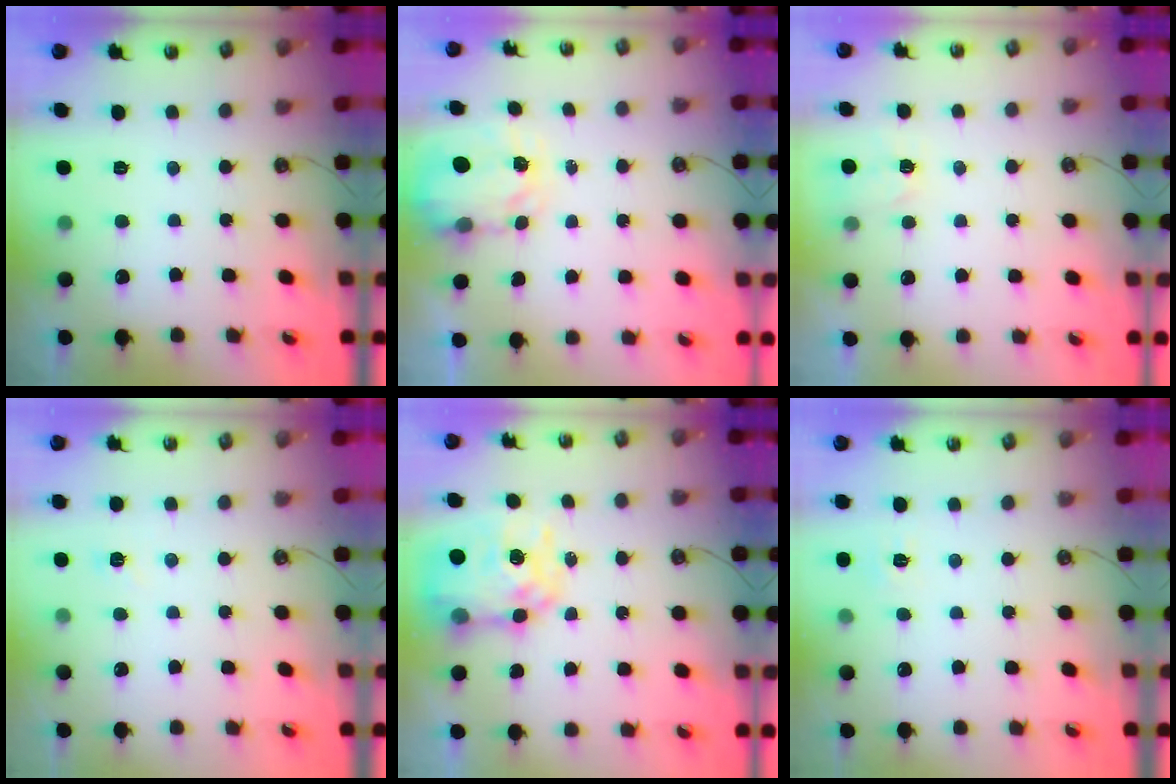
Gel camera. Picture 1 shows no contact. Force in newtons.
{"total": 3.5, "press": 3.5, "slide": 0.4}
{"total": 3.4, "press": 3.3, "slide": 0.5}
{"total": 2.9, "press": 2.8, "slide": 0.5}
{"total": 11.8, "press": 11.7, "slide": 1.0}
{"total": 5.5, "press": 5.4, "slide": 0.7}